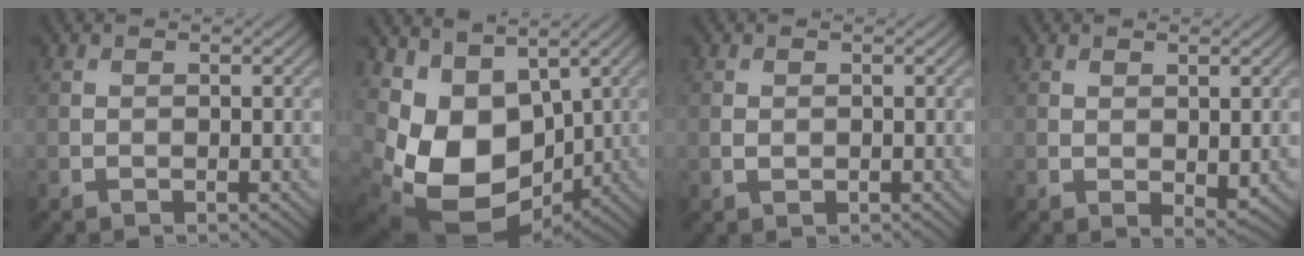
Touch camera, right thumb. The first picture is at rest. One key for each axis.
{"total": 10.8, "fx": 0.7, "fy": 8.0, "fz": 7.2, "tx": -0.176, "ty": -0.037, "tz": 0.020}
{"total": 0.9, "fx": 0.0, "fy": 0.7, "fz": 0.6, "tx": -0.014, "ty": -0.004, "tz": 0.000}
{"total": 2.0, "fx": 0.6, "fy": 1.1, "fz": 1.5, "tx": -0.027, "ty": -0.010, "tz": 0.017}